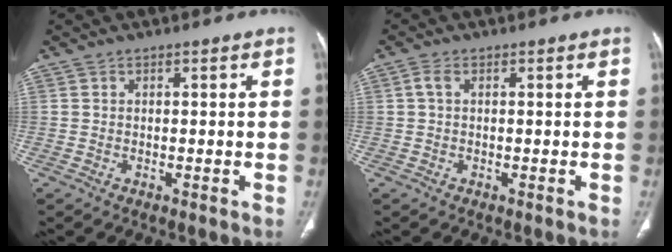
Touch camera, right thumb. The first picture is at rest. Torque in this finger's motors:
{"motor_torque": [-0.06, 0.05, 0.03, 0.00, 0.00]}